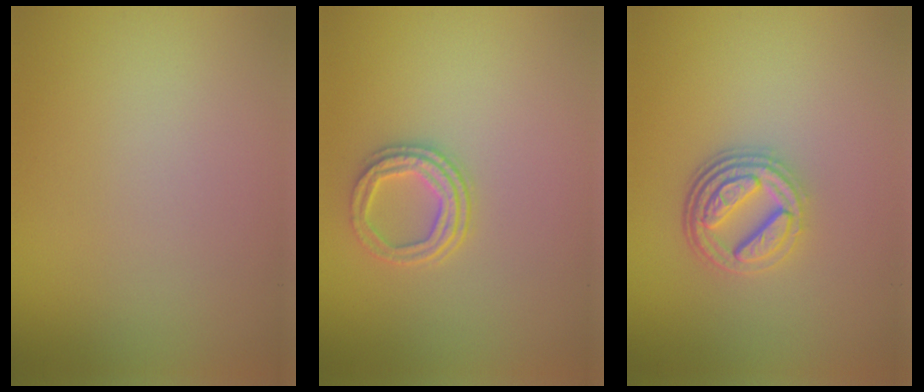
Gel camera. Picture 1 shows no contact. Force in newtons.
{"total": 2.7, "press": 2.4, "slide": 1.2}
{"total": 4.5, "press": 3.4, "slide": 3.0}